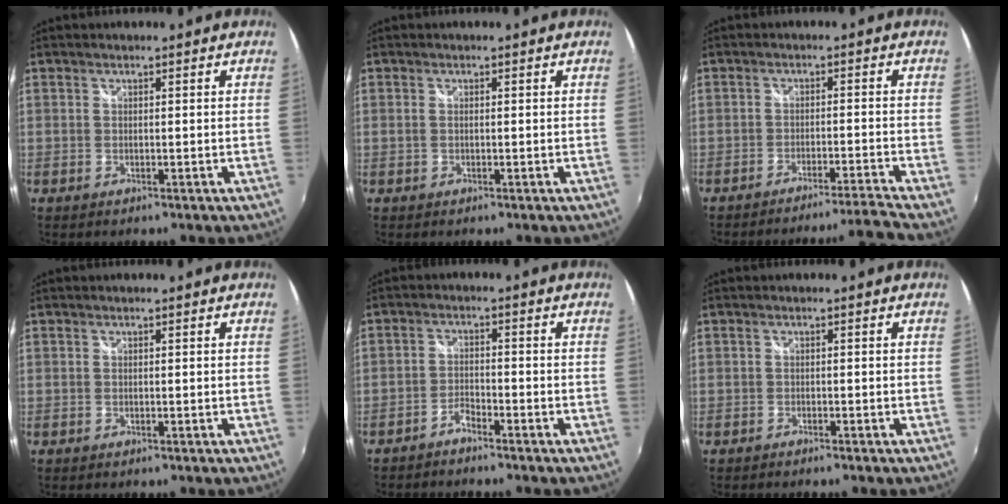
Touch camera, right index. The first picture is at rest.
{"total": 0.6, "force": [0.0, 0.3, 0.5], "torque": [-0.014, -0.001, -0.002]}
{"total": 7.2, "force": [-6.5, -2.8, 1.4], "torque": [-0.028, 0.009, -0.104]}
{"total": 0.0}
{"total": 2.6, "force": [-2.3, 0.6, 0.9], "torque": [-0.030, 0.005, -0.047]}
{"total": 0.9, "force": [-0.8, 0.2, 0.2], "torque": [-0.010, -0.003, -0.017]}